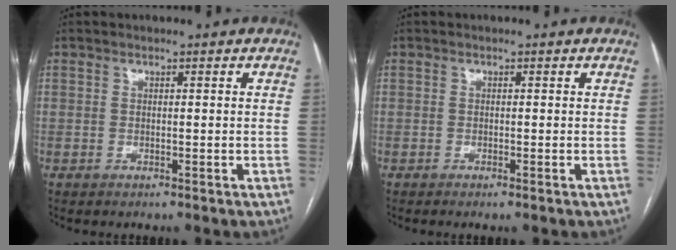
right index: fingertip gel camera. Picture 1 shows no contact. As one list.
[{"total": 0.8, "force": [-0.6, 0.0, 0.6], "torque": [-0.011, -0.001, -0.009]}]